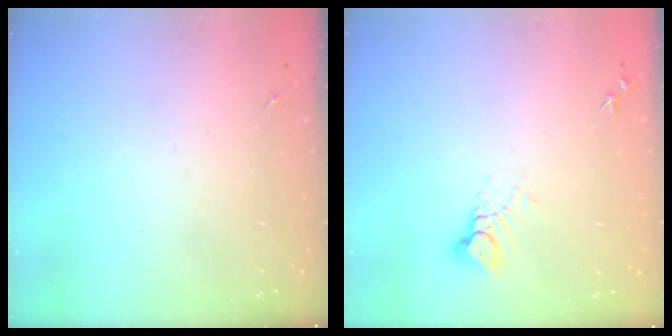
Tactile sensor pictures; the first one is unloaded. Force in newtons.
{"total": 3.9, "press": 3.9, "slide": 0.3}